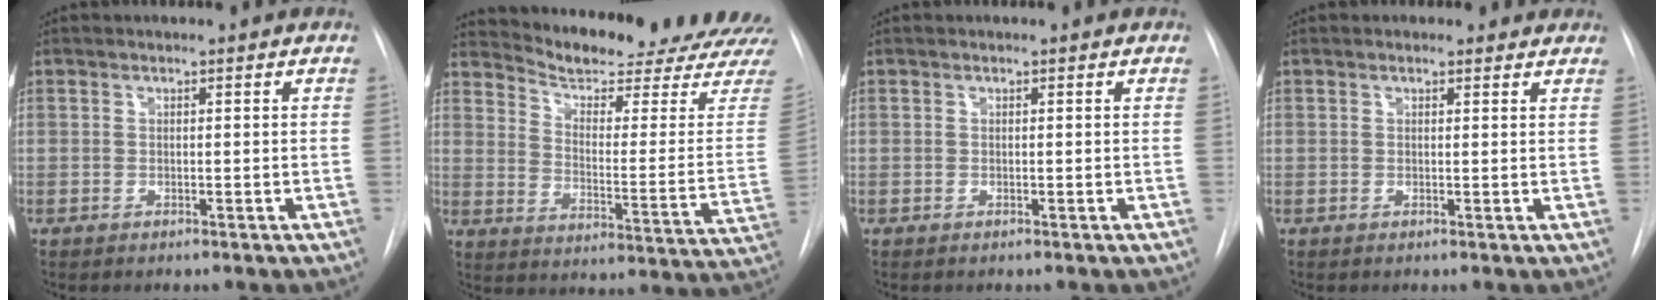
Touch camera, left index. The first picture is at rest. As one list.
[{"total": 23.7, "force": [22.7, 1.3, 6.9], "torque": [-0.105, -0.112, 0.286]}, {"total": 0.0}, {"total": 2.3, "force": [2.0, 1.1, 0.4], "torque": [-0.003, 0.003, 0.014]}]